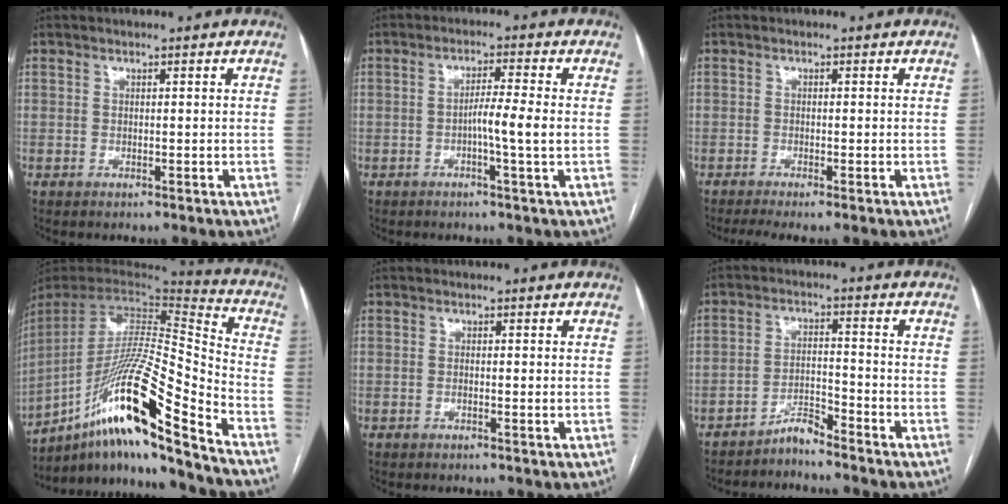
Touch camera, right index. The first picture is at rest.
{"total": 4.6, "force": [-0.9, -0.7, 4.5], "torque": [-0.073, 0.001, -0.016]}
{"total": 3.2, "force": [-2.3, 0.1, 2.2], "torque": [-0.038, -0.007, -0.042]}
{"total": 22.6, "force": [-14.9, 0.0, 16.9], "torque": [-0.313, -0.005, -0.274]}
{"total": 0.7, "force": [-0.1, 0.1, 0.7], "torque": [-0.014, 0.000, -0.002]}
{"total": 3.5, "force": [-3.4, 0.1, 1.1], "torque": [-0.015, -0.010, -0.064]}